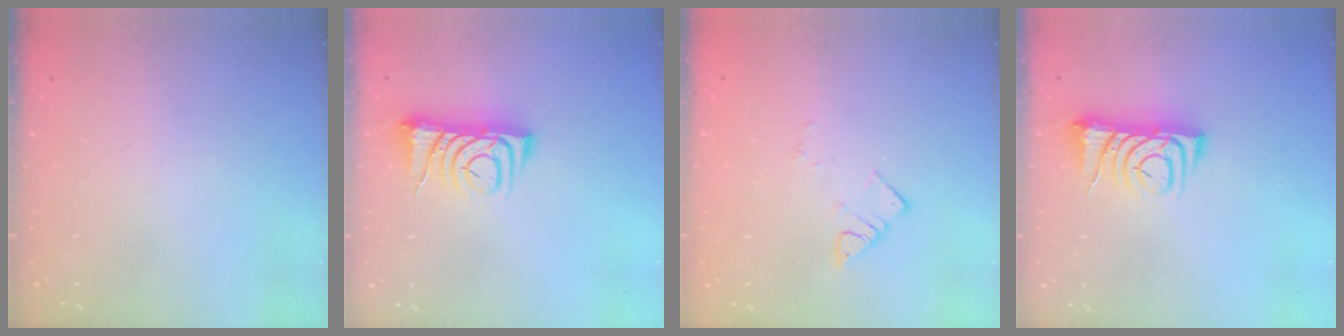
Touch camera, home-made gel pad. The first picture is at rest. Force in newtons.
{"total": 6.8, "press": 6.7, "slide": 1.0}
{"total": 3.4, "press": 3.4, "slide": 0.3}
{"total": 6.8, "press": 6.7, "slide": 1.0}